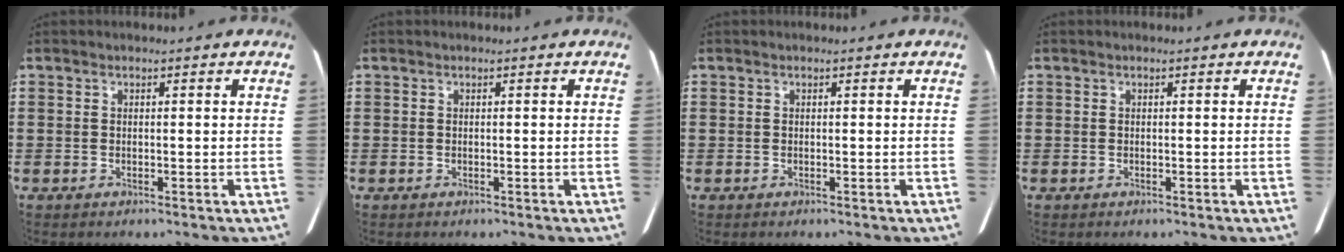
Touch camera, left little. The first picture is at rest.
{"total": 0.0}
{"total": 0.0}
{"total": 0.0}